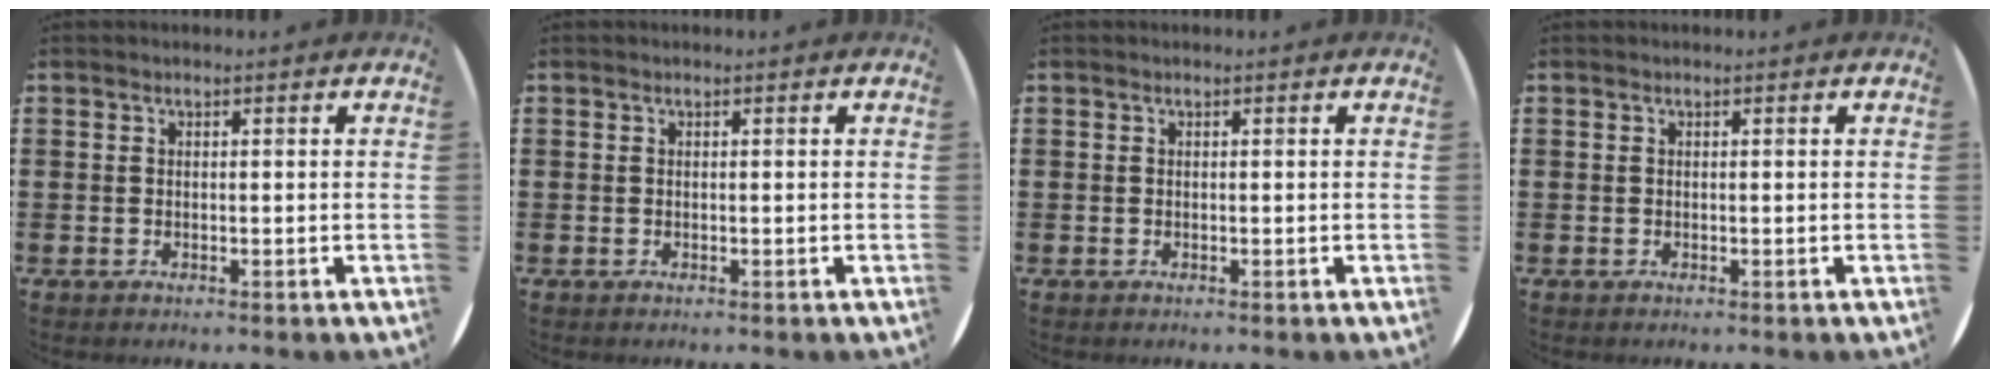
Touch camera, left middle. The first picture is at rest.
{"total": 0.0}
{"total": 0.0}
{"total": 0.0}